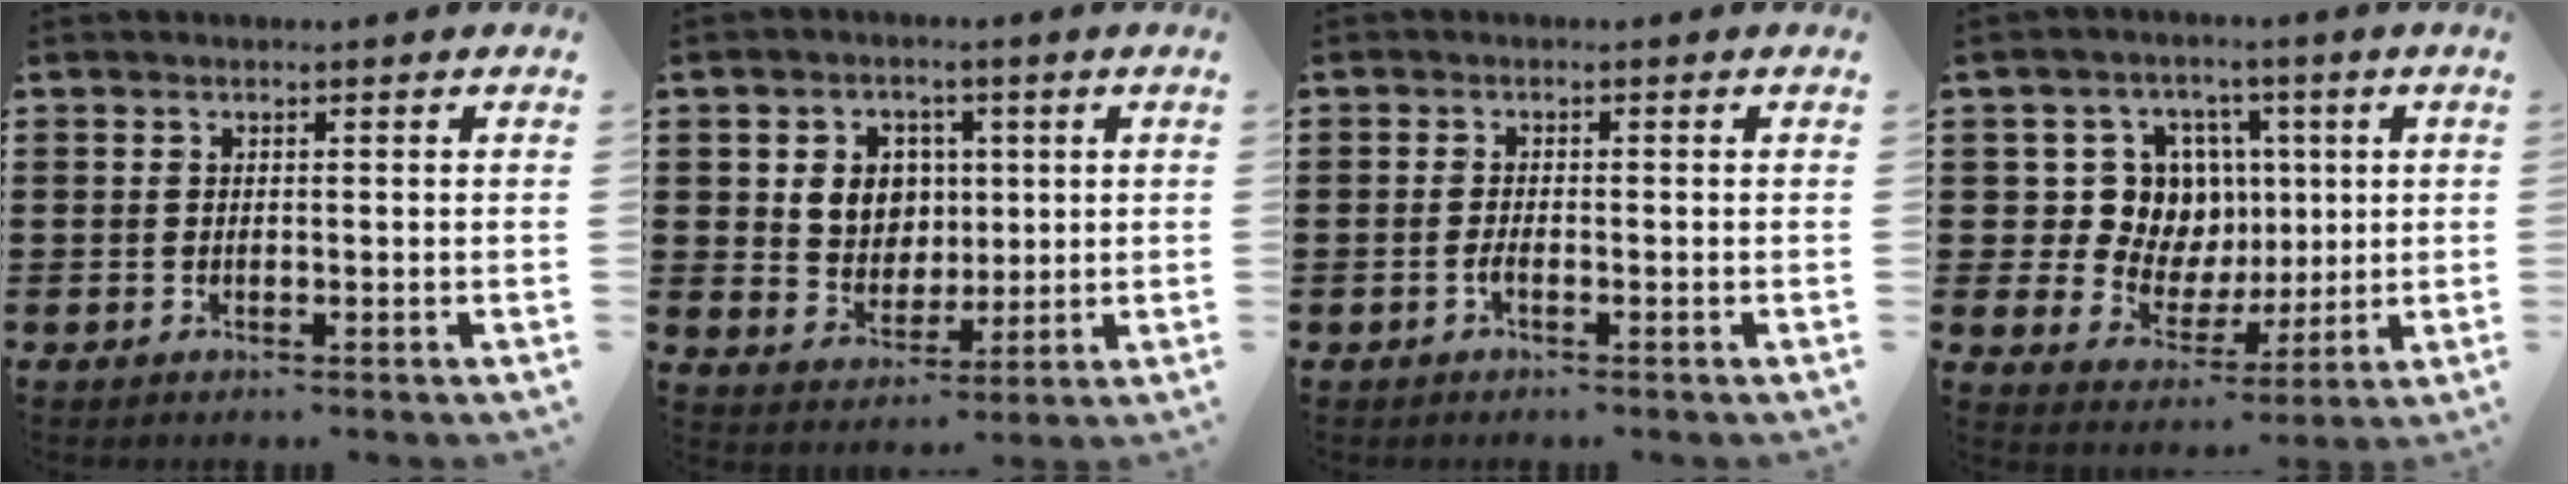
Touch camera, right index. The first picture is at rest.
{"total": 6.3, "force": [1.4, 5.7, 2.3], "torque": [-0.055, 0.013, 0.022]}
{"total": 1.2, "force": [-0.6, 0.3, 1.0], "torque": [-0.029, -0.006, -0.012]}
{"total": 10.2, "force": [2.1, 9.4, 3.3], "torque": [-0.089, 0.002, 0.048]}